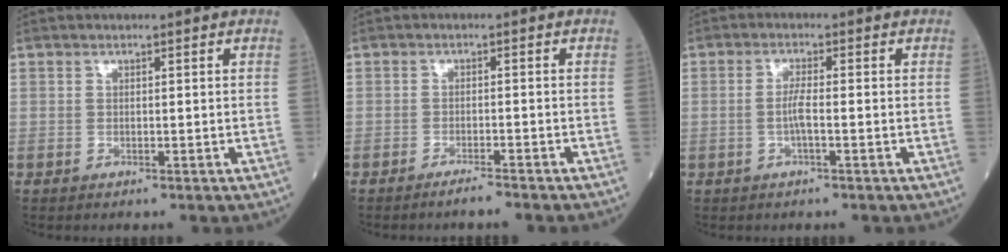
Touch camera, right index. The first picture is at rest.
{"total": 2.2, "force": [-2.0, -0.3, 1.0], "torque": [-0.017, -0.001, -0.033]}
{"total": 2.6, "force": [-0.6, 0.1, 2.5], "torque": [-0.050, 0.001, -0.015]}